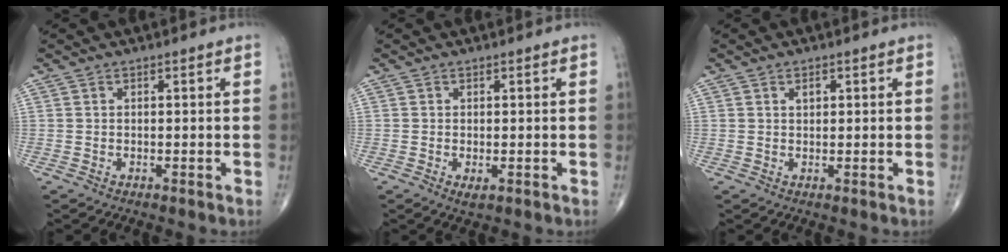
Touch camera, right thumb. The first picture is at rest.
{"total": 1.5, "force": [-0.5, 0.6, 1.3], "torque": [-0.021, -0.004, -0.004]}
{"total": 1.4, "force": [0.6, 0.8, 1.0], "torque": [-0.012, -0.002, 0.010]}